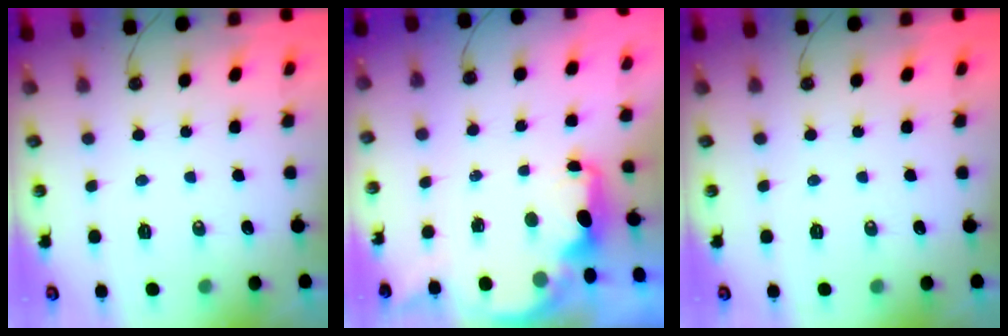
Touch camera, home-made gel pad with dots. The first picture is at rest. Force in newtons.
{"total": 2.1, "press": 2.0, "slide": 0.8}
{"total": 0.0}